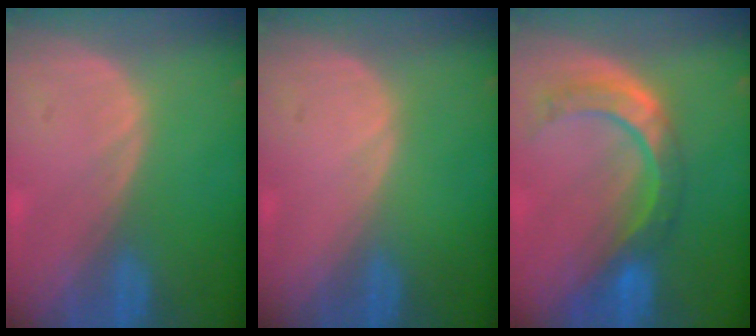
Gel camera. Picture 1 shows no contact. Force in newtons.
{"total": 0.0}
{"total": 8.6, "press": 7.3, "slide": 4.7}